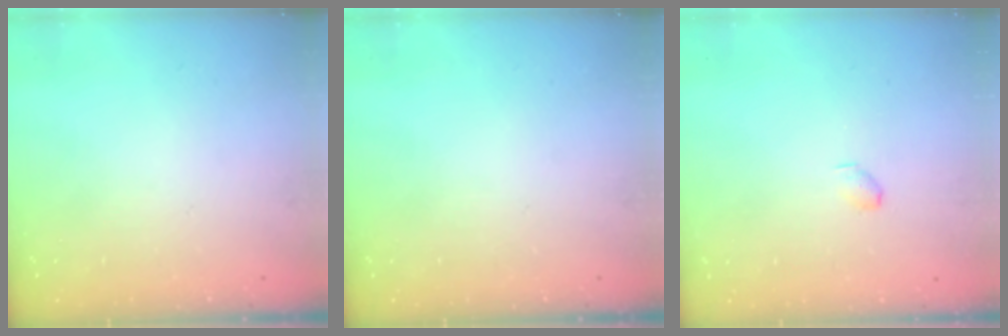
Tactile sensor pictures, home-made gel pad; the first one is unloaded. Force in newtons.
{"total": 0.0}
{"total": 3.1, "press": 3.0, "slide": 0.6}